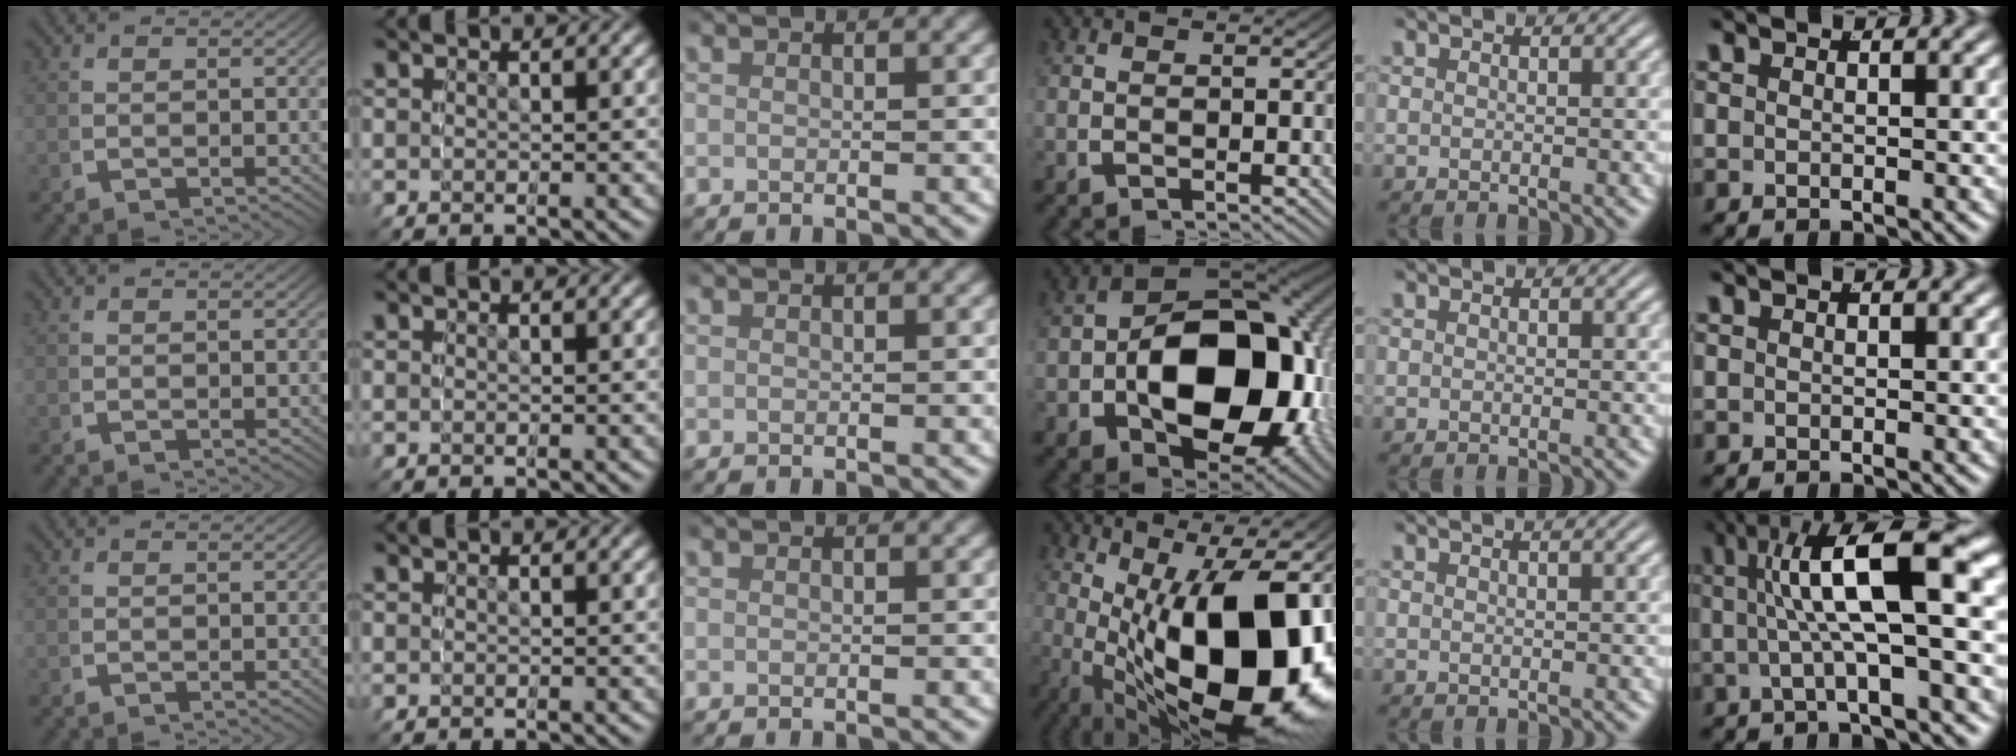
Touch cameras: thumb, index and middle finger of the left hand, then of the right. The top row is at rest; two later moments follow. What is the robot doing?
{"motion": "grasp_and_lifting", "object": "bottle"}